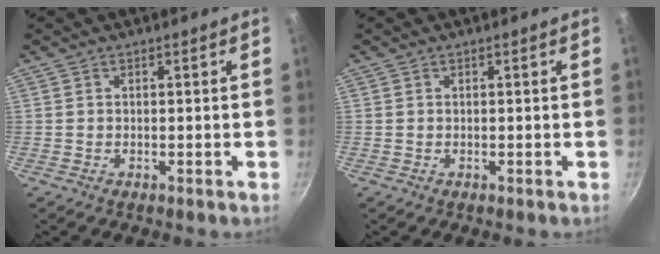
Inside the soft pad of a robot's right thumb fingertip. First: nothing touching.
{"total": 0.0}